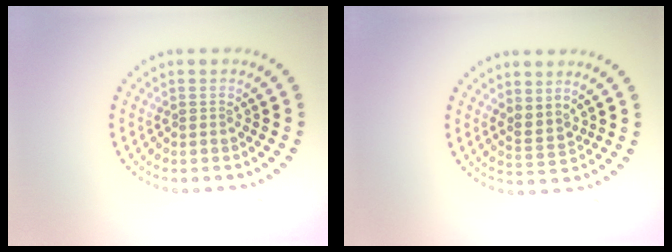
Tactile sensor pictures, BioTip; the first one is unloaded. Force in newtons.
{"total": 2.1, "press": 1.5, "slide": 1.4}